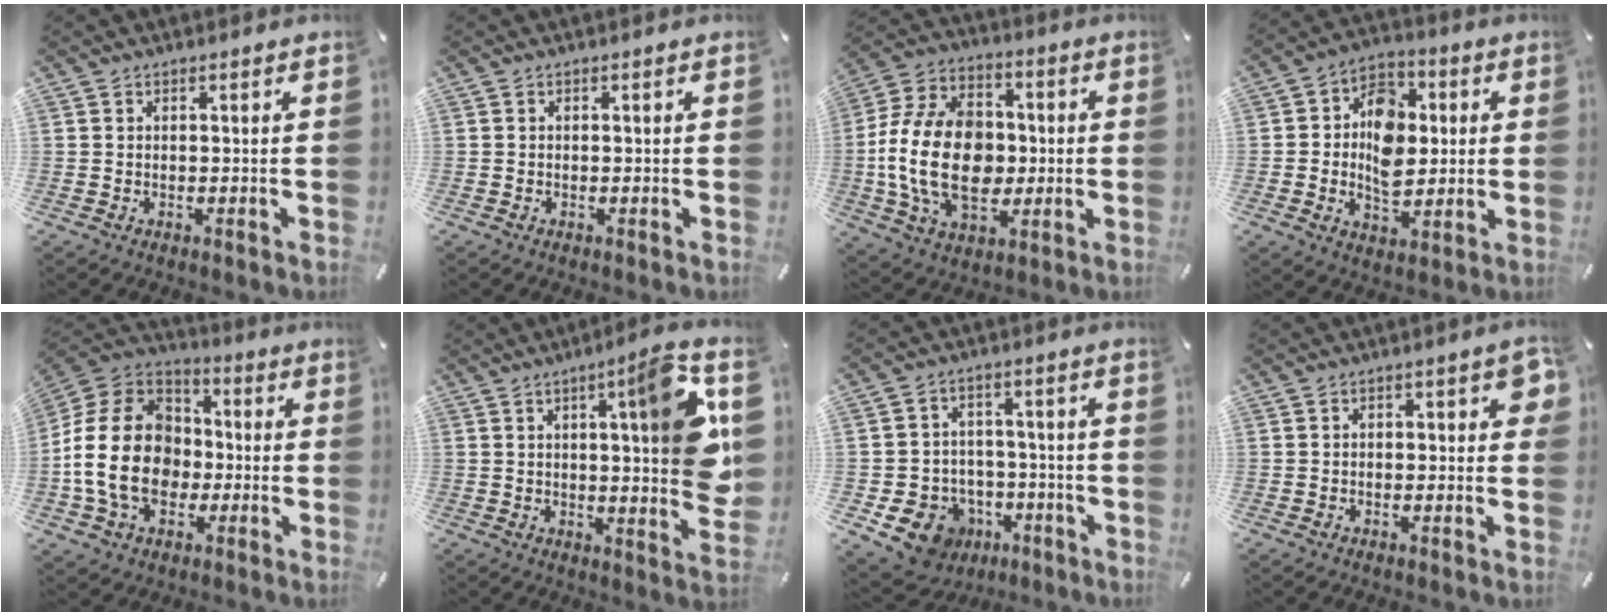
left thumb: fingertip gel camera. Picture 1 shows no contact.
{"total": 0.0}
{"total": 20.8, "force": [-1.9, 14.8, 14.5], "torque": [-0.312, 0.005, -0.036]}
{"total": 11.7, "force": [-0.4, 9.2, 7.1], "torque": [-0.119, 0.017, -0.004]}
{"total": 19.4, "force": [-3.7, 15.2, 11.5], "torque": [-0.249, 0.032, -0.067]}
{"total": 16.7, "force": [4.8, 3.0, 15.8], "torque": [-0.207, -0.035, 0.060]}
{"total": 11.3, "force": [-5.0, 9.4, 3.6], "torque": [-0.055, 0.044, -0.074]}
{"total": 4.5, "force": [-0.1, 2.1, 4.0], "torque": [-0.056, 0.007, -0.004]}